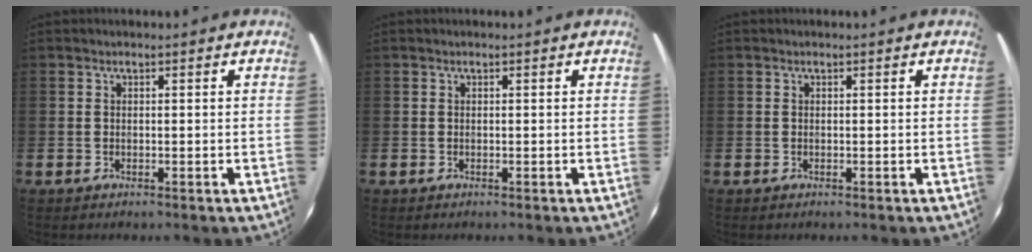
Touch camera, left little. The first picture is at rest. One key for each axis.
{"total": 0.0}
{"total": 0.0}